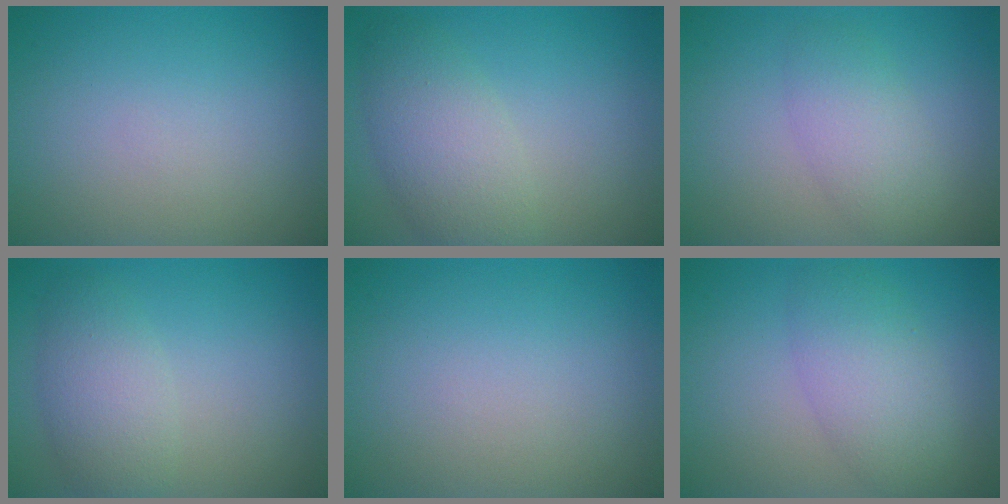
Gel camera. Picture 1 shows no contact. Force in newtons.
{"total": 4.6, "press": 4.6, "slide": 0.2}
{"total": 3.2, "press": 3.2, "slide": 0.0}
{"total": 3.7, "press": 3.7, "slide": 0.1}
{"total": 0.0}
{"total": 4.4, "press": 4.4, "slide": 0.1}